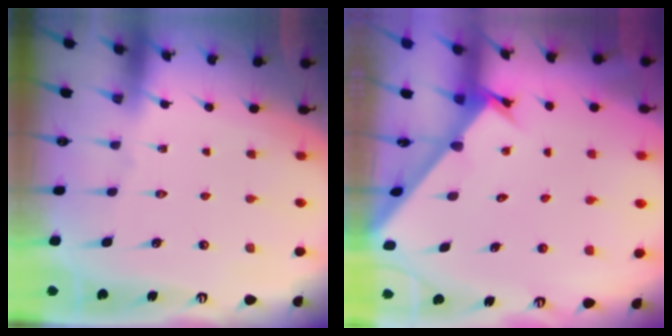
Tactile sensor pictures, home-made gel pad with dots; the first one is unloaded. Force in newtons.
{"total": 2.4, "press": 2.4, "slide": 0.1}